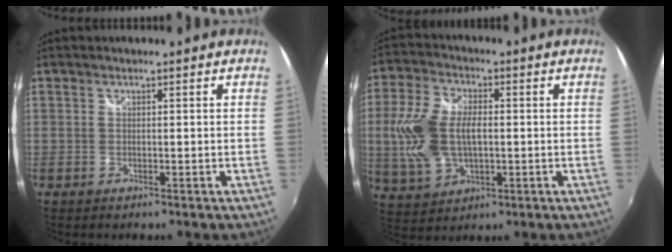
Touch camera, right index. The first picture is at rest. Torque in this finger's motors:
{"motor_torque": [1.11, 0.39, 0.62, 0.14]}